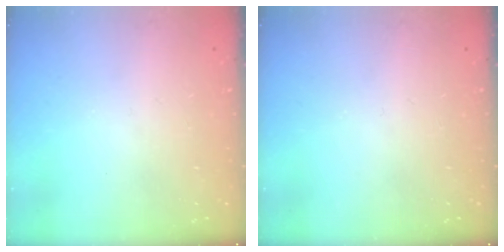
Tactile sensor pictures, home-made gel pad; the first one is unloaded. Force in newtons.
{"total": 0.0}